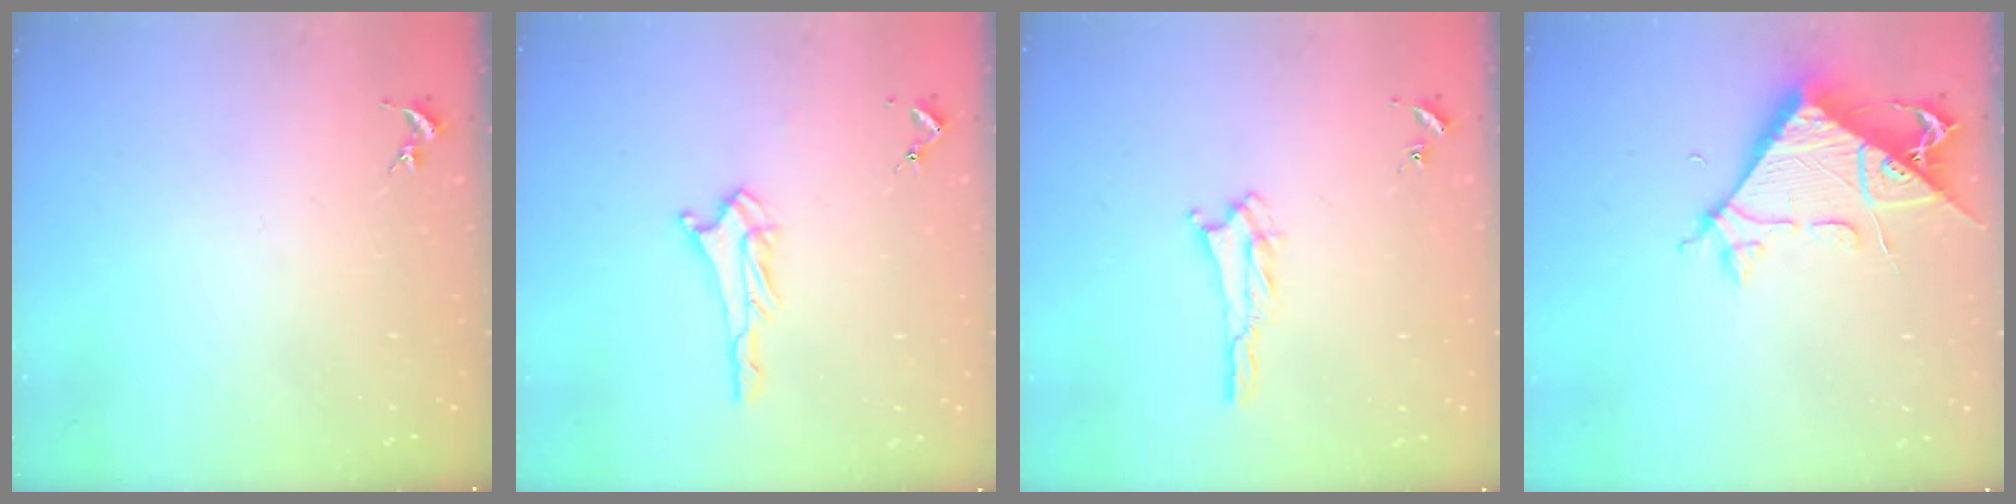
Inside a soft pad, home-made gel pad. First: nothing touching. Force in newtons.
{"total": 2.6, "press": 2.6, "slide": 0.3}
{"total": 1.8, "press": 1.8, "slide": 0.2}
{"total": 7.1, "press": 7.0, "slide": 0.8}